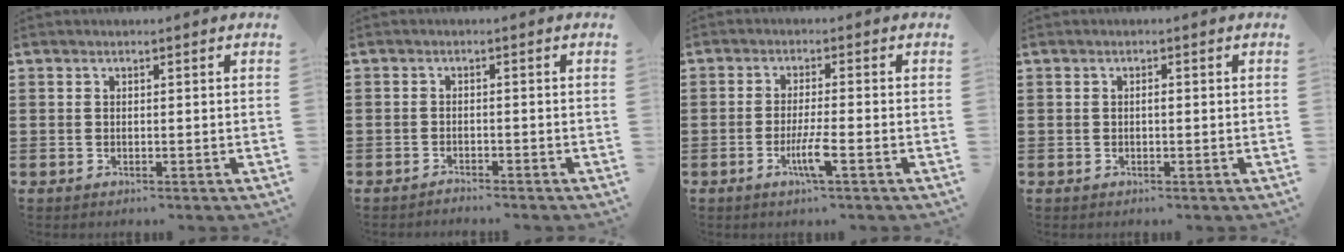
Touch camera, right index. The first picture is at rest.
{"total": 1.4, "force": [-1.4, 0.1, -0.1], "torque": [-0.003, 0.005, -0.031]}
{"total": 4.5, "force": [-2.0, 0.1, 4.0], "torque": [-0.081, -0.015, -0.038]}
{"total": 0.7, "force": [-0.1, 0.2, 0.7], "torque": [-0.014, -0.004, -0.001]}